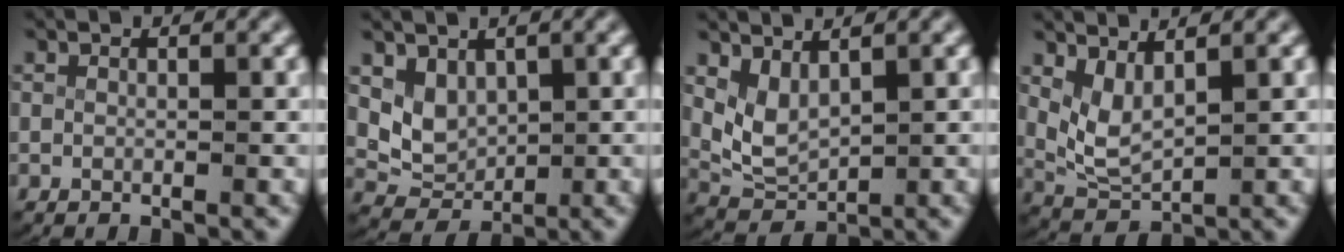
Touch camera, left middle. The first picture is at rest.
{"total": 6.2, "force": [0.9, 5.4, 2.9], "torque": [-0.075, -0.022, 0.022]}
{"total": 5.7, "force": [1.1, 4.7, 3.0], "torque": [-0.088, -0.020, 0.025]}
{"total": 5.0, "force": [1.2, 3.8, 3.0], "torque": [-0.087, -0.016, 0.027]}